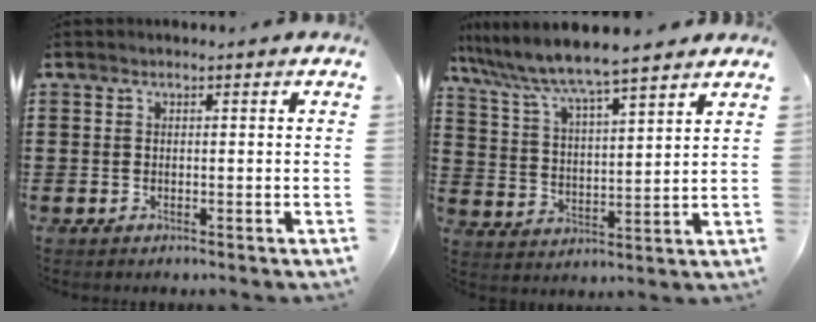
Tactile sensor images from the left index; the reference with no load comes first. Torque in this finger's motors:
{"motor_torque": [1.88, 0.26, 1.05, 0.21]}